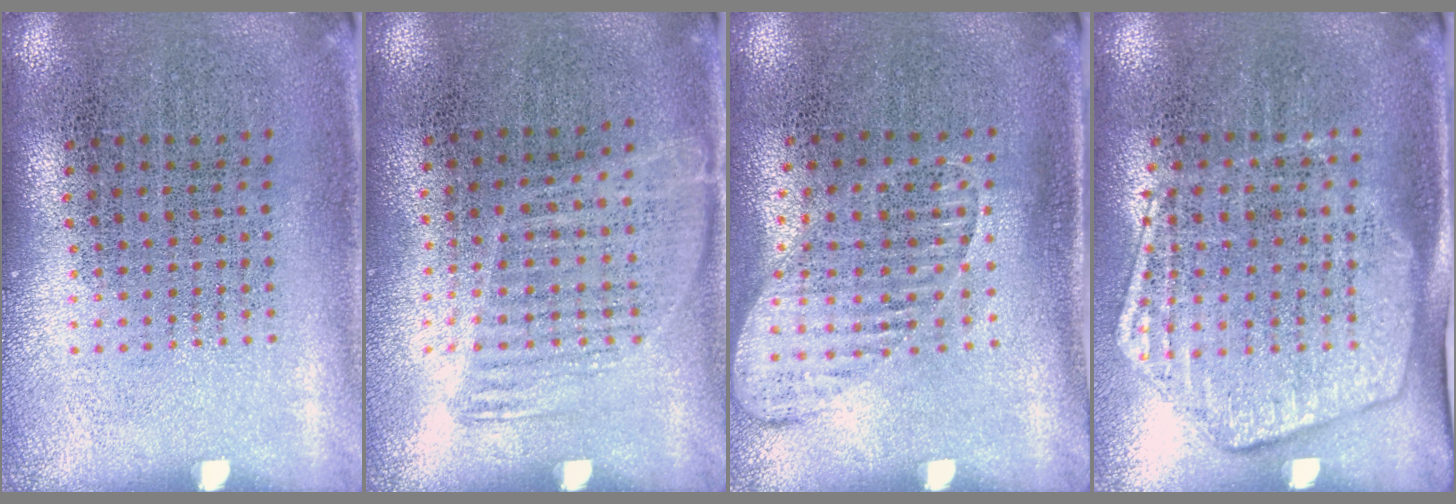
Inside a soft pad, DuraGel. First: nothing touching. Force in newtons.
{"total": 1.1, "press": 0.9, "slide": 0.6}
{"total": 1.3, "press": 1.1, "slide": 0.7}
{"total": 1.9, "press": 1.6, "slide": 1.1}